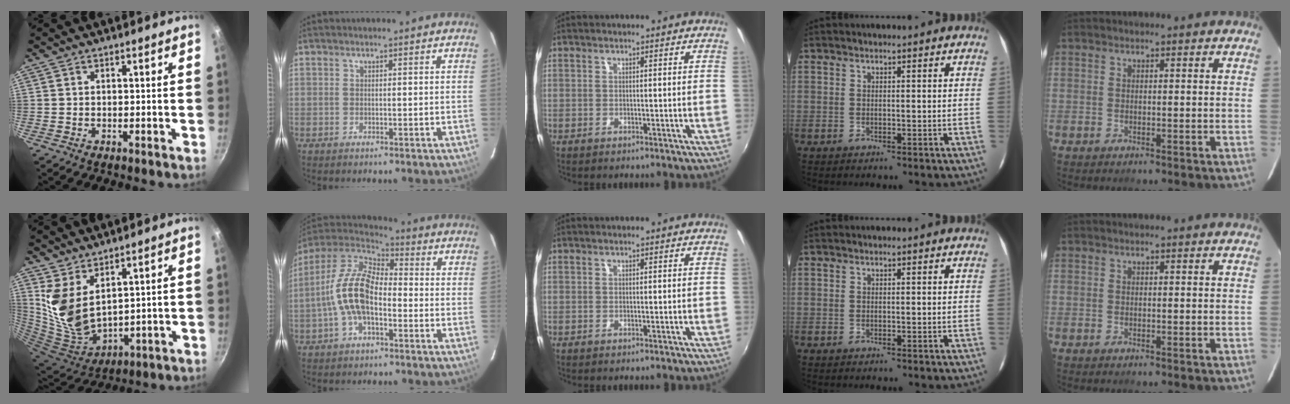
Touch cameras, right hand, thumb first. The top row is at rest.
{"thumb": {"total": 11.2, "force": [5.7, 5.8, 7.7], "torque": [-0.145, -0.064, 0.131]}, "index": {"total": 13.7, "force": [-3.0, 6.8, 11.5], "torque": [-0.237, 0.014, -0.062]}}